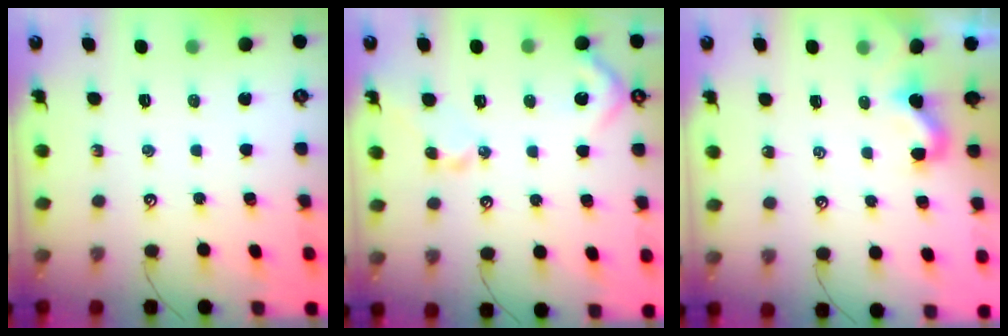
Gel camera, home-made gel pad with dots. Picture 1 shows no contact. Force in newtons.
{"total": 5.8, "press": 5.7, "slide": 1.0}
{"total": 2.8, "press": 2.8, "slide": 0.4}